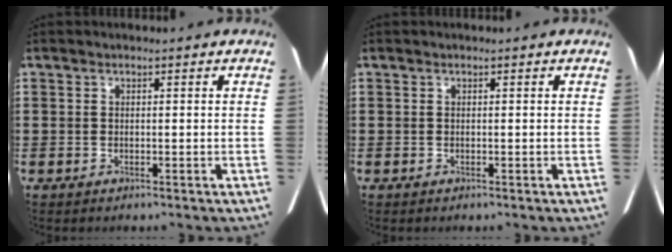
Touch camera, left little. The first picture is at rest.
{"total": 0.0}